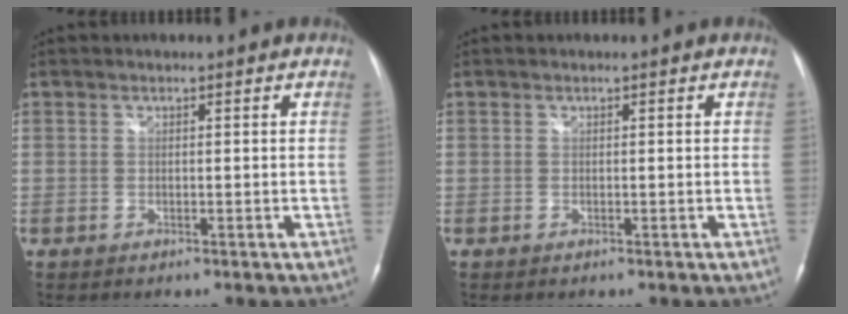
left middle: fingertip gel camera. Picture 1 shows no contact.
{"total": 0.0}